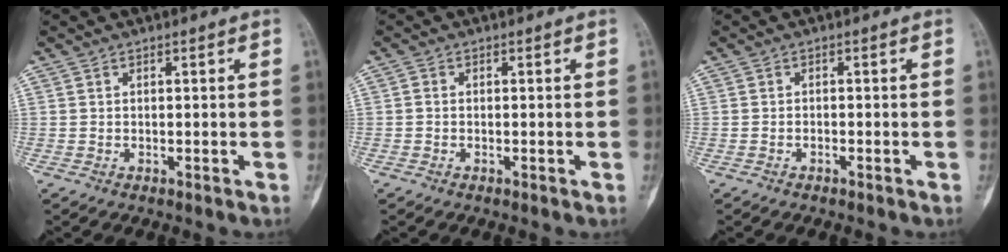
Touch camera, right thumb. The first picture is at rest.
{"total": 0.7, "force": [-0.4, 0.5, 0.4], "torque": [-0.003, 0.002, -0.010]}
{"total": 0.6, "force": [-0.4, 0.2, 0.2], "torque": [-0.004, 0.009, -0.008]}